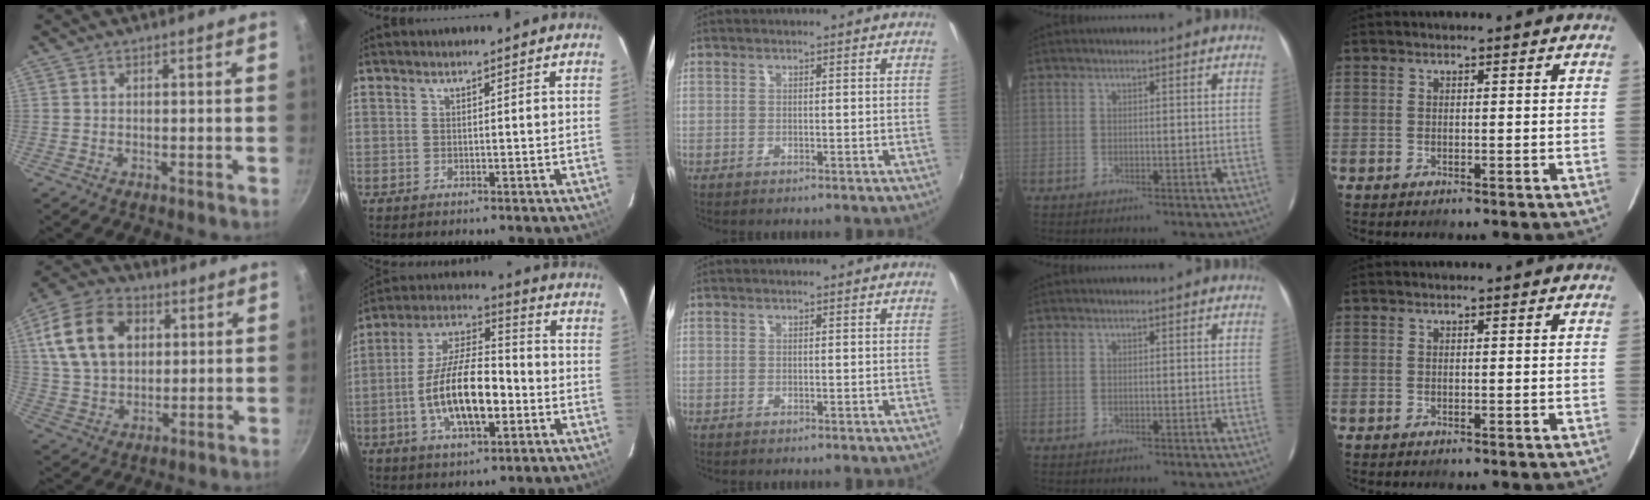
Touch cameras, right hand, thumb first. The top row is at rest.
{"thumb": {"total": 17.2, "force": [4.8, 12.2, 11.2], "torque": [-0.188, 0.007, 0.083]}, "index": {"total": 15.7, "force": [-4.0, 6.3, 13.9], "torque": [-0.268, 0.005, -0.071]}}